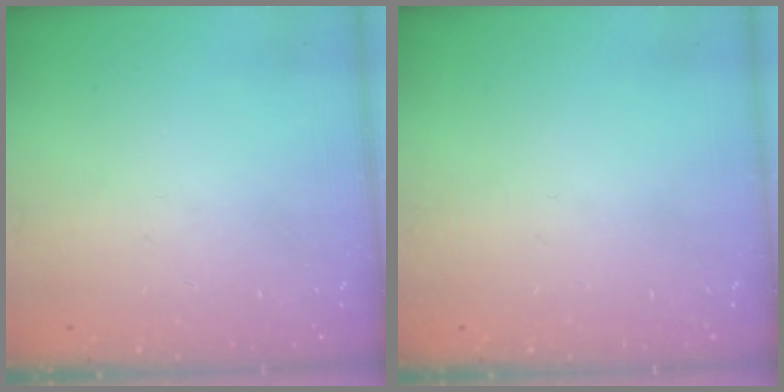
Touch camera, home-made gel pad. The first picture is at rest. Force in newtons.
{"total": 0.0}